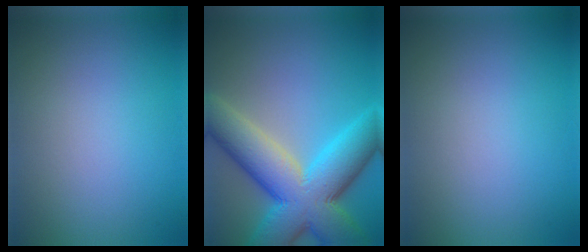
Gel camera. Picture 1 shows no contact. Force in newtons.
{"total": 12.5, "press": 12.5, "slide": 0.6}
{"total": 0.0}